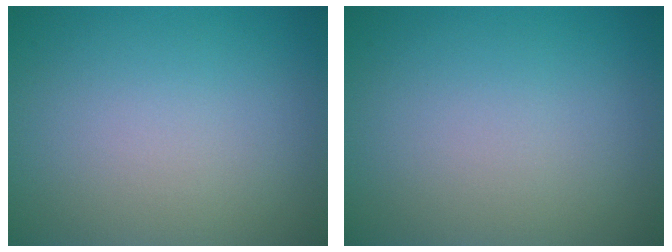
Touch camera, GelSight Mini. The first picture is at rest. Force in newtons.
{"total": 0.0}